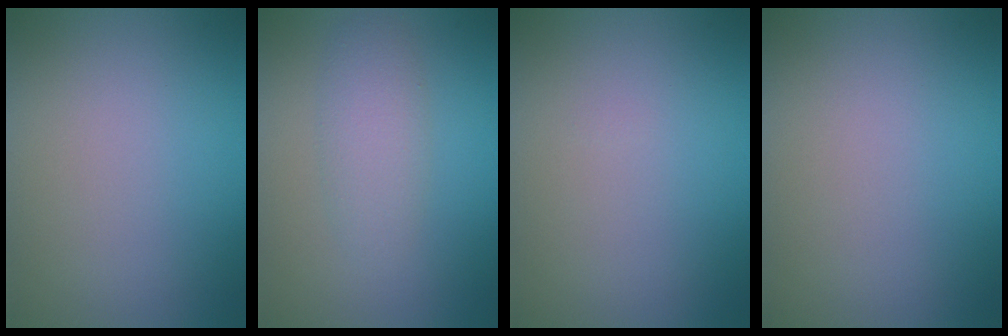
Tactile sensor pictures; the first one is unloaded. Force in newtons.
{"total": 2.7, "press": 2.7, "slide": 0.1}
{"total": 0.0}
{"total": 0.0}